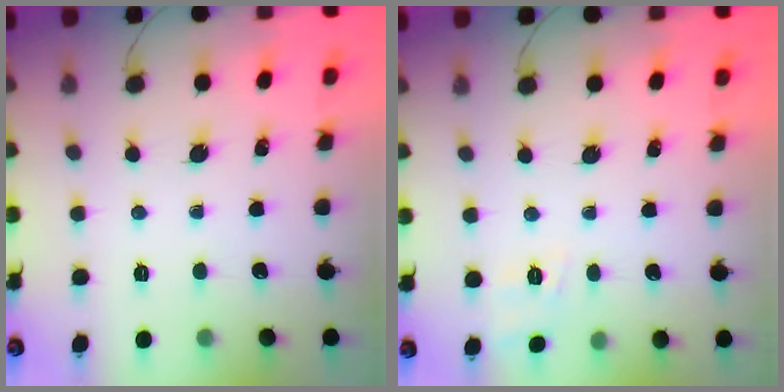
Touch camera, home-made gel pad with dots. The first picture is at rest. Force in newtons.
{"total": 3.5, "press": 3.1, "slide": 1.6}